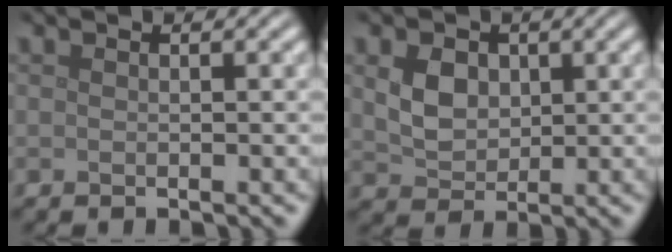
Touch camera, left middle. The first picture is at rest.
{"total": 3.1, "force": [0.9, 2.4, 1.8], "torque": [-0.039, -0.001, 0.015]}